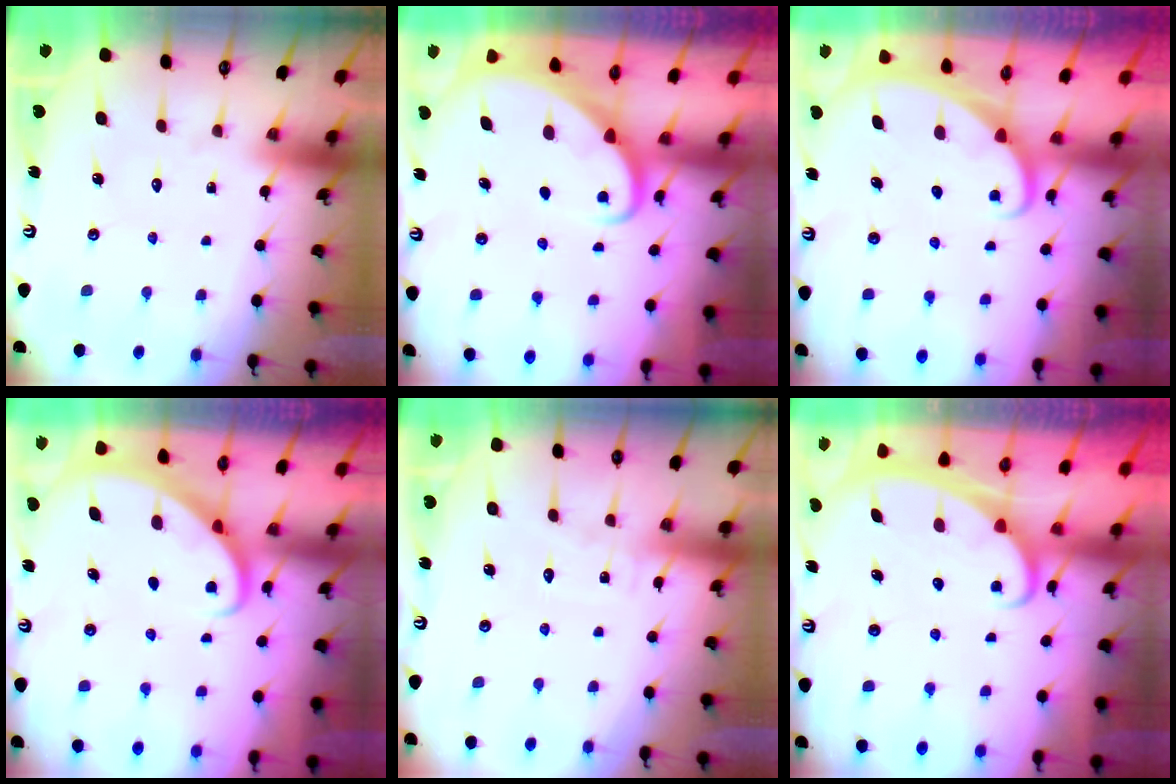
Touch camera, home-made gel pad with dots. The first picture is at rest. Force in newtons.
{"total": 2.4, "press": 2.4, "slide": 0.3}
{"total": 1.9, "press": 1.9, "slide": 0.1}
{"total": 2.7, "press": 2.7, "slide": 0.2}
{"total": 4.8, "press": 4.8, "slide": 0.4}
{"total": 2.3, "press": 2.3, "slide": 0.2}